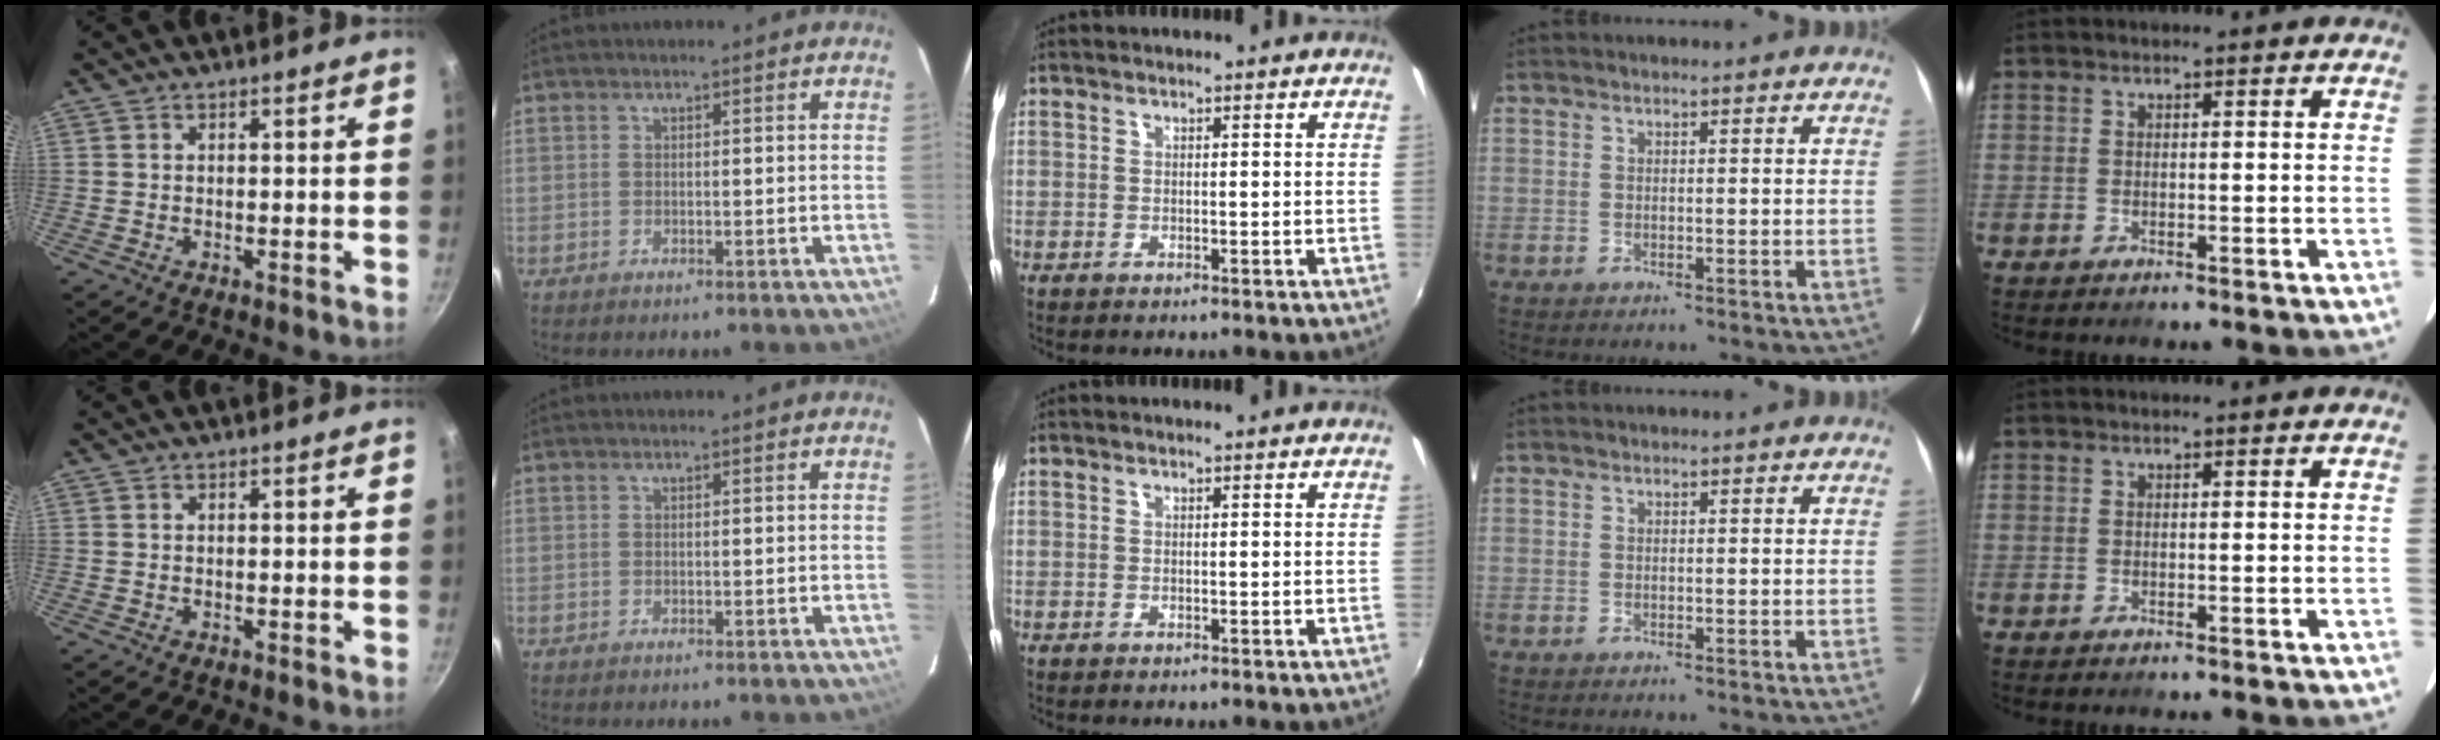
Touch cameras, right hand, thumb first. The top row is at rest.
{}